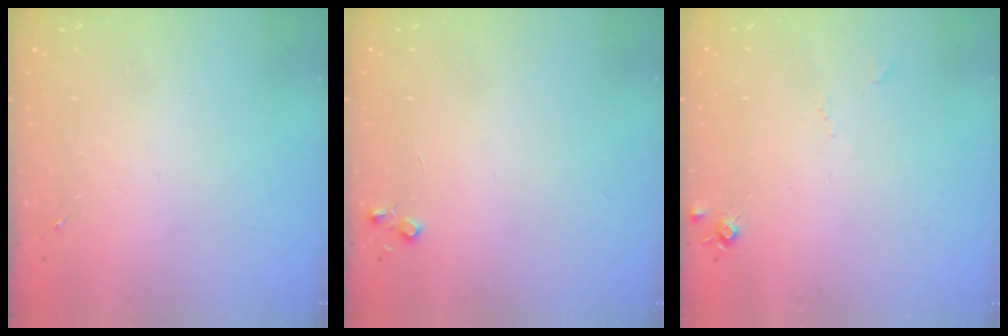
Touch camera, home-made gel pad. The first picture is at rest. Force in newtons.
{"total": 4.4, "press": 4.3, "slide": 0.5}
{"total": 5.4, "press": 5.4, "slide": 0.6}